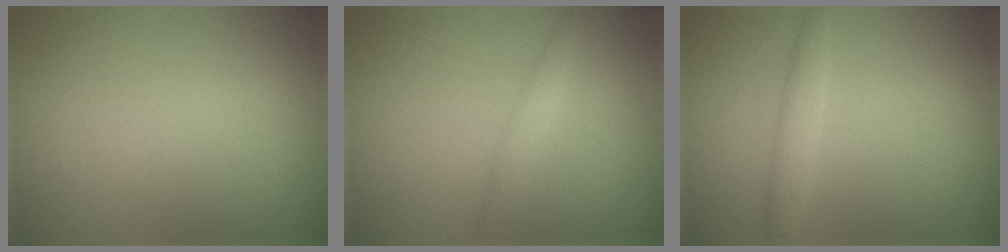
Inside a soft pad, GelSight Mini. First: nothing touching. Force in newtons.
{"total": 1.5, "press": 1.5, "slide": 0.0}
{"total": 1.9, "press": 1.9, "slide": 0.1}